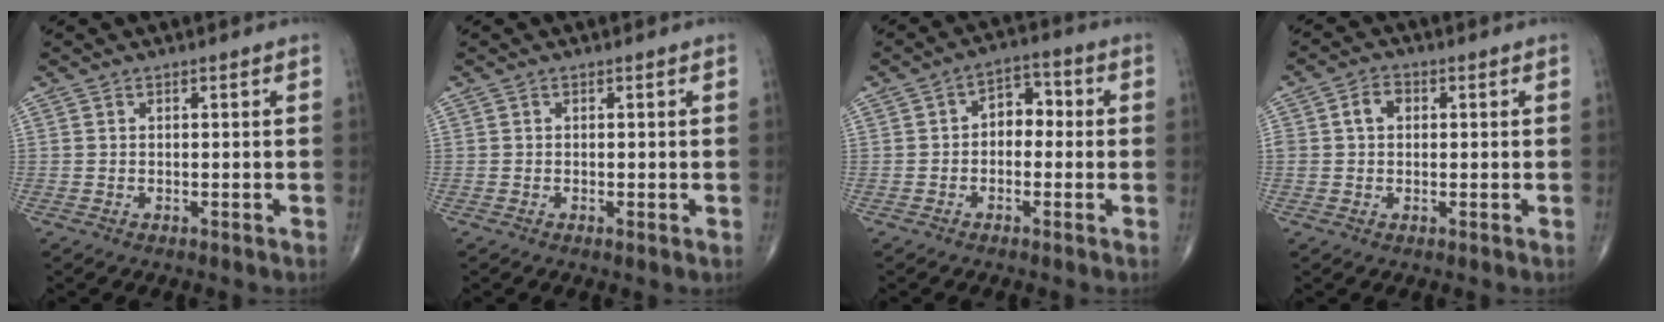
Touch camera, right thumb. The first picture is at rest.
{"total": 0.6, "force": [-0.1, 0.0, 0.6], "torque": [-0.012, -0.002, -0.003]}
{"total": 5.6, "force": [-0.2, 4.0, 3.9], "torque": [-0.026, 0.023, -0.016]}
{"total": 3.8, "force": [0.7, 2.8, 2.4], "torque": [-0.039, 0.012, 0.010]}